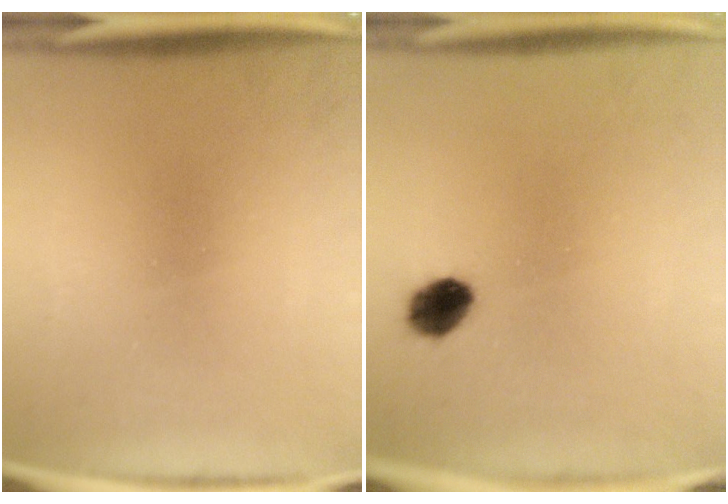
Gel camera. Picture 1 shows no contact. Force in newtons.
{"total": 5.5}